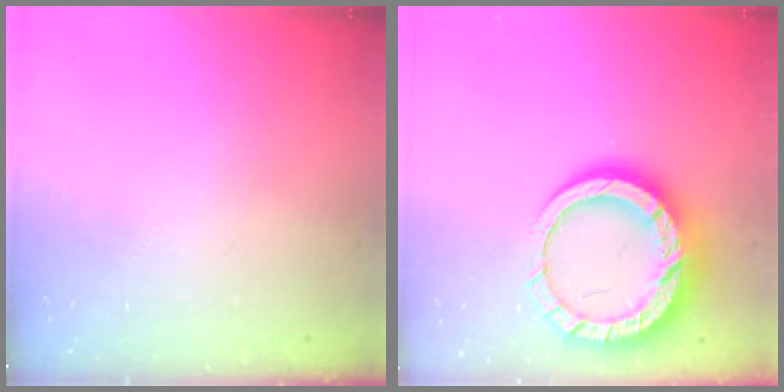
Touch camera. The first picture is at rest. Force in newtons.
{"total": 18.4, "press": 18.3, "slide": 1.7}